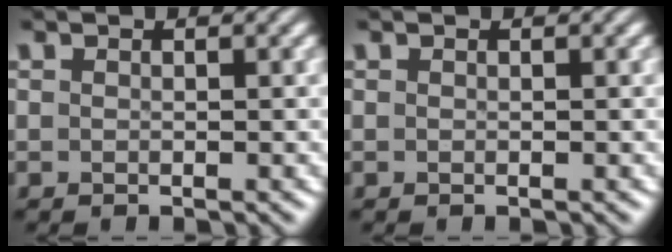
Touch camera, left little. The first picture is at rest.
{"total": 0.0}